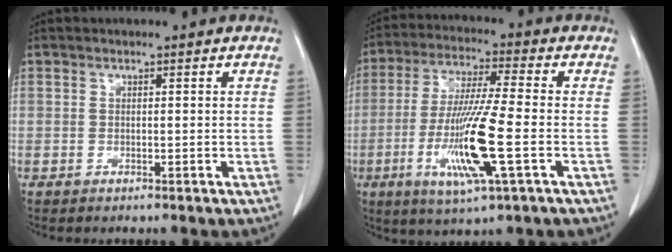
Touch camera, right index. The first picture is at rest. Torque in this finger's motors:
{"motor_torque": [2.14, 0.00, 1.05, 0.18]}